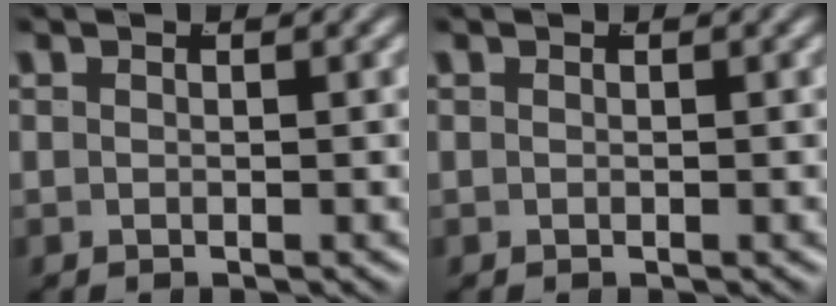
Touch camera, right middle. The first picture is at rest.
{"total": 0.0}